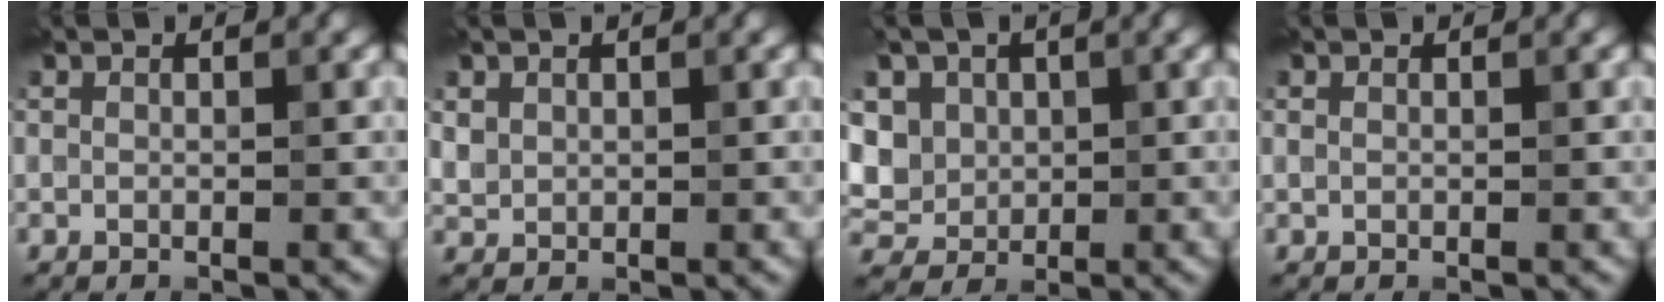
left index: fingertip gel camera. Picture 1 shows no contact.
{"total": 1.1, "force": [0.5, 1.0, 0.3], "torque": [-0.009, -0.005, 0.015]}
{"total": 8.6, "force": [1.6, 7.2, 4.5], "torque": [-0.101, 0.021, 0.005]}
{"total": 0.0}